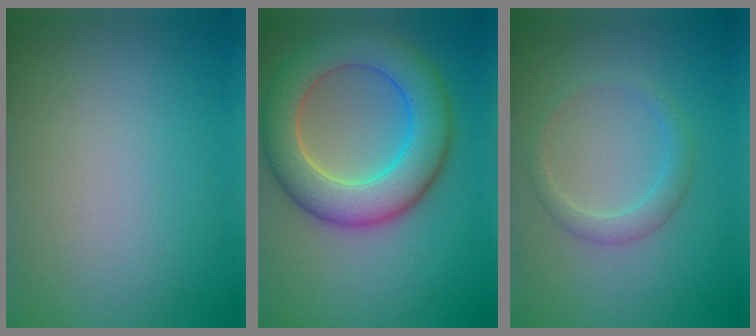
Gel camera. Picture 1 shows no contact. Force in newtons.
{"total": 8.7, "press": 8.7, "slide": 0.5}
{"total": 2.0, "press": 2.0, "slide": 0.1}